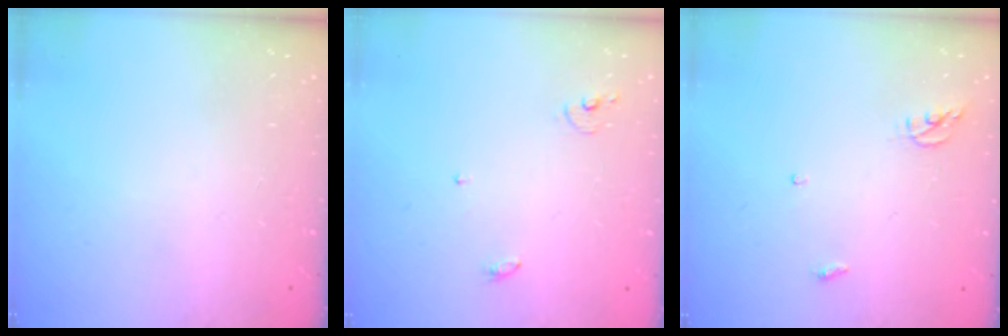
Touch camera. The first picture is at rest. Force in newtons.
{"total": 3.8, "press": 3.8, "slide": 0.2}
{"total": 3.8, "press": 3.8, "slide": 0.3}